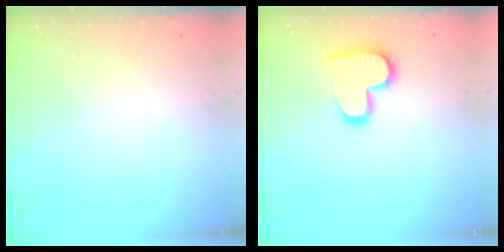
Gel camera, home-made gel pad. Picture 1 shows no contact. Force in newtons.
{"total": 14.0, "press": 13.9, "slide": 0.8}